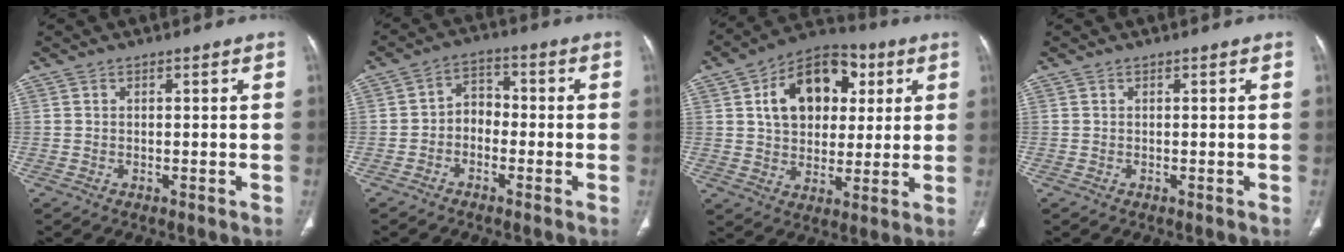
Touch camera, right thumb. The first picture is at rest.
{"total": 4.9, "force": [-1.5, 3.7, 2.8], "torque": [-0.027, 0.028, -0.039]}
{"total": 16.7, "force": [5.0, 11.6, 10.9], "torque": [-0.133, 0.004, 0.078]}
{"total": 0.0}